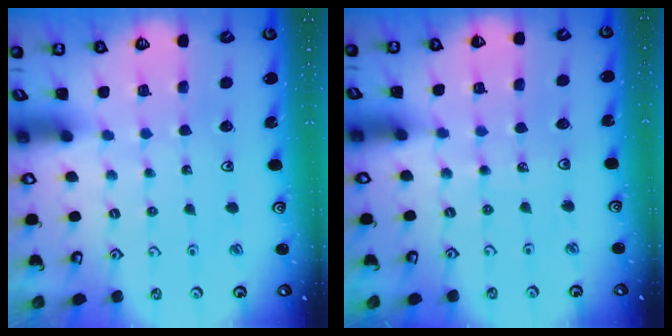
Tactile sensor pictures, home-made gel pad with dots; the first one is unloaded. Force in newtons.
{"total": 3.6, "press": 3.1, "slide": 1.7}